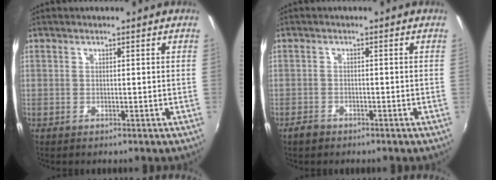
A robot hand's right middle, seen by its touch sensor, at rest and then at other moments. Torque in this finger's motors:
{"motor_torque": [0.53, -0.34, 0.11, 0.00]}